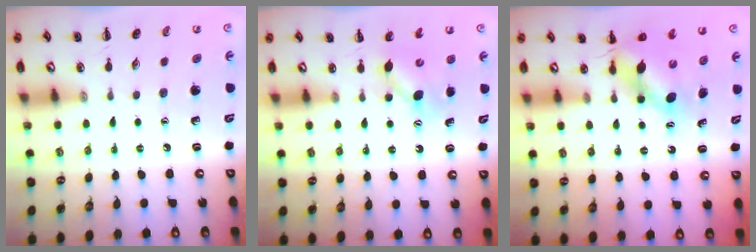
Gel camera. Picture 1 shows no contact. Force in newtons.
{"total": 4.7, "press": 4.6, "slide": 0.9}
{"total": 6.0, "press": 6.0, "slide": 0.8}